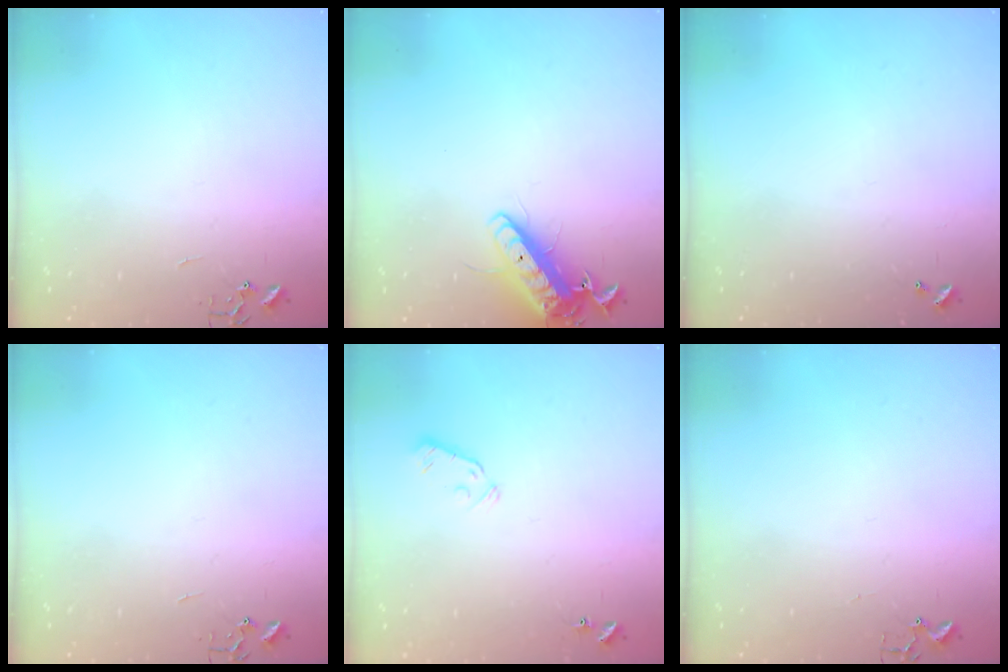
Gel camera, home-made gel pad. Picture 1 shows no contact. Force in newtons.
{"total": 13.4, "press": 13.1, "slide": 2.5}
{"total": 0.0}
{"total": 0.0}
{"total": 3.8, "press": 3.7, "slide": 0.9}
{"total": 1.7, "press": 1.6, "slide": 0.2}